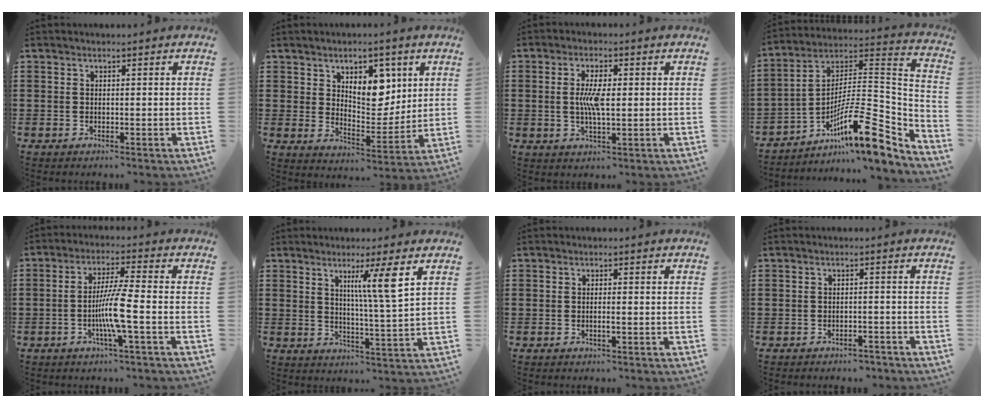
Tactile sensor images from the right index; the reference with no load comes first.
{"total": 7.5, "force": [4.2, 4.7, 4.2], "torque": [-0.071, -0.014, 0.069]}
{"total": 5.6, "force": [0.2, 1.7, 5.3], "torque": [-0.107, 0.002, -0.001]}
{"total": 14.6, "force": [-7.9, 3.8, 11.6], "torque": [-0.176, -0.008, -0.148]}
{"total": 7.3, "force": [-2.1, -0.2, 7.0], "torque": [-0.142, -0.016, -0.047]}
{"total": 6.9, "force": [3.2, -0.2, 6.1], "torque": [-0.112, -0.008, 0.045]}
{"total": 1.2, "force": [-0.5, 0.0, 1.1], "torque": [-0.019, -0.004, -0.009]}
{"total": 1.9, "force": [-1.9, 0.2, 0.2], "torque": [-0.011, -0.002, -0.040]}